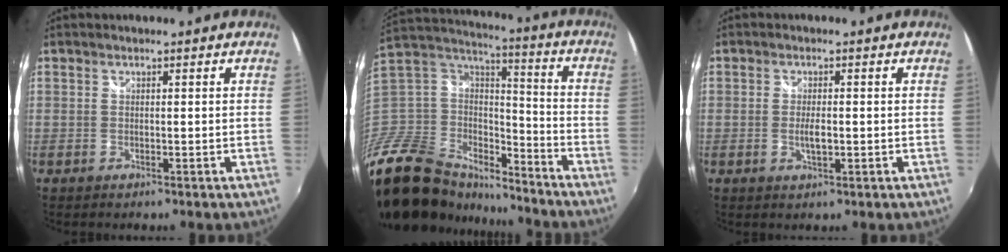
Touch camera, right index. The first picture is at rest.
{"total": 27.7, "force": [-19.9, 14.5, 12.8], "torque": [-0.295, 0.012, -0.330]}
{"total": 2.8, "force": [-0.4, 1.0, 2.6], "torque": [-0.046, -0.005, -0.005]}